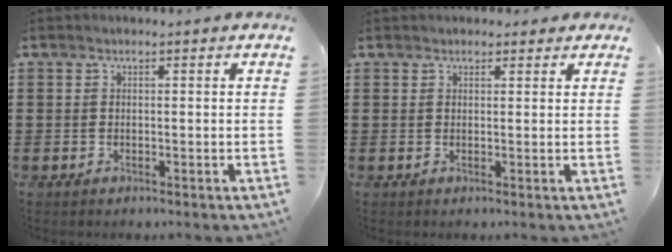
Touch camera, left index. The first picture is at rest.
{"total": 1.4, "force": [1.2, 0.7, 0.2], "torque": [0.001, 0.003, 0.022]}